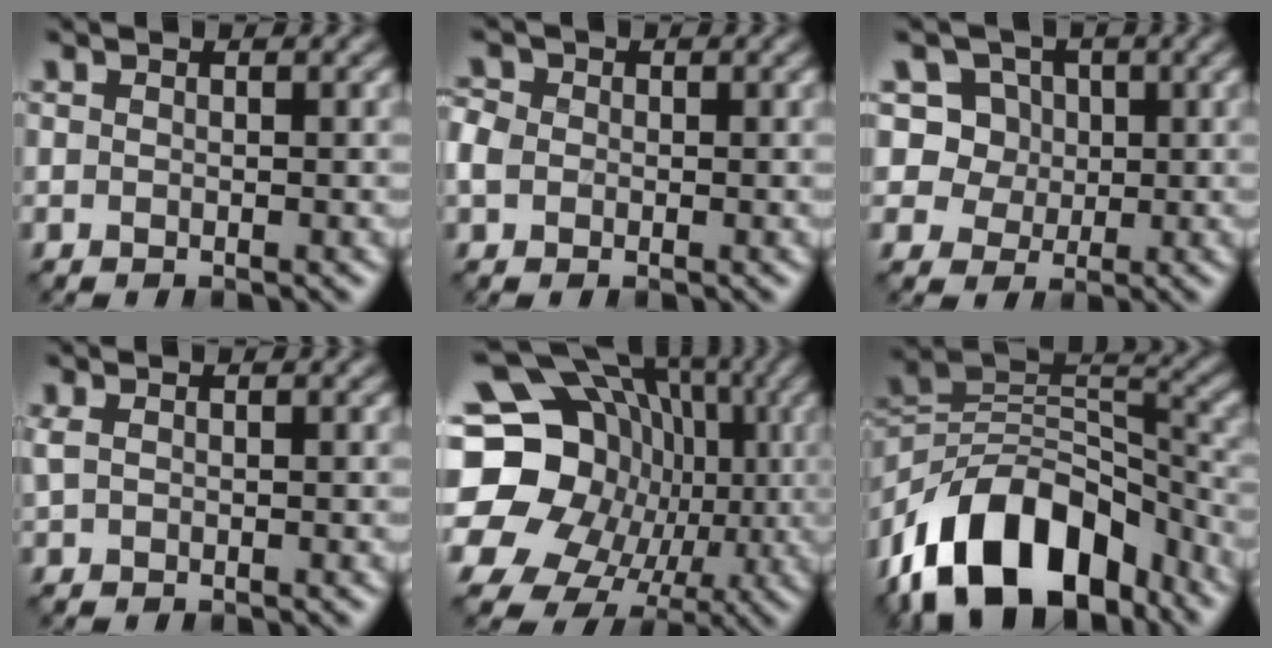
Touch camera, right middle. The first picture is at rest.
{"total": 1.9, "force": [0.0, 1.6, 0.9], "torque": [-0.018, 0.003, -0.008]}
{"total": 6.6, "force": [2.5, 5.6, 2.4], "torque": [-0.031, 0.010, 0.033]}
{"total": 1.1, "force": [0.3, 0.6, 0.8], "torque": [-0.023, 0.004, 0.008]}
{"total": 22.8, "force": [-1.2, 20.3, 10.3], "torque": [-0.211, 0.027, -0.052]}
{"total": 14.3, "force": [-9.1, 7.6, 8.0], "torque": [-0.133, 0.022, -0.177]}